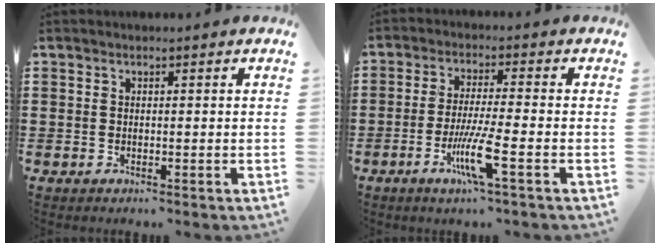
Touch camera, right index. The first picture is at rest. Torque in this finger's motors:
{"motor_torque": [0.83, -0.06, 0.29, 0.07]}